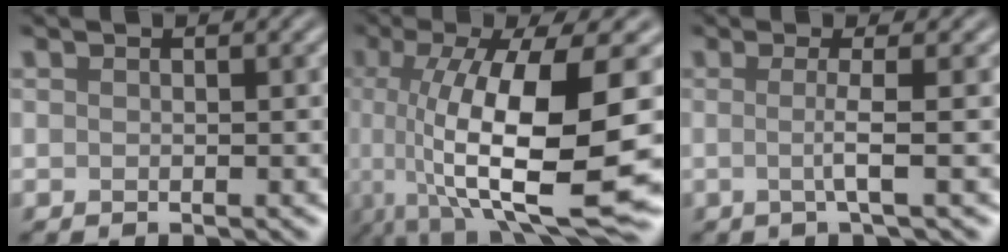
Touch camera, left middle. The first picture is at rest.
{"total": 13.9, "force": [-1.4, 4.3, 13.1], "torque": [-0.217, -0.015, -0.020]}
{"total": 2.6, "force": [-0.1, 0.6, 2.5], "torque": [-0.043, -0.007, -0.013]}